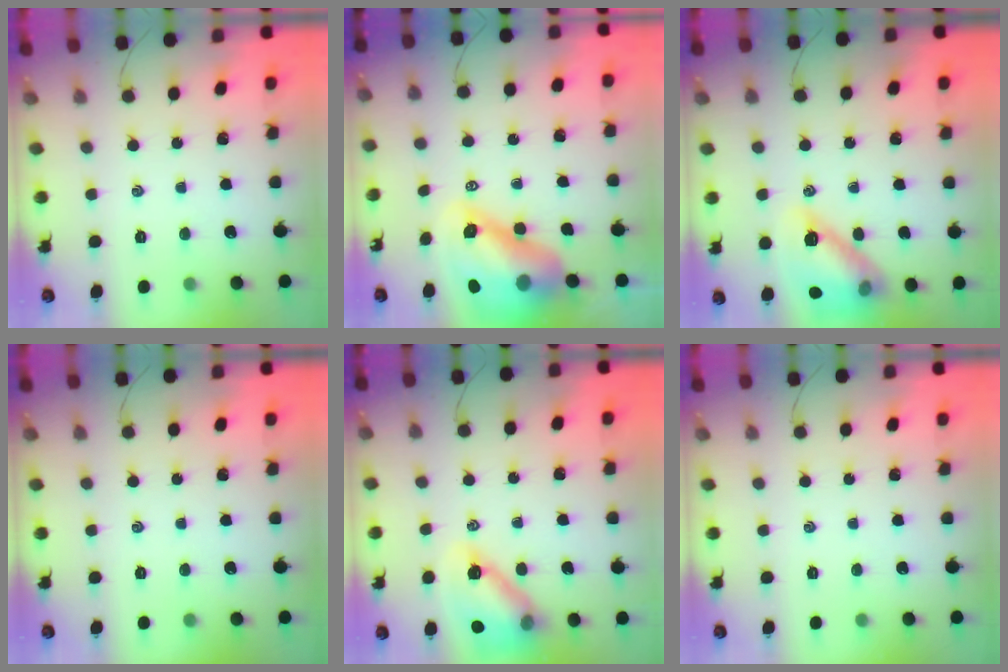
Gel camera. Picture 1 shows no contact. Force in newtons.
{"total": 14.9, "press": 14.3, "slide": 4.2}
{"total": 15.6, "press": 15.5, "slide": 1.4}
{"total": 0.0}
{"total": 15.1, "press": 14.6, "slide": 3.8}
{"total": 0.0}